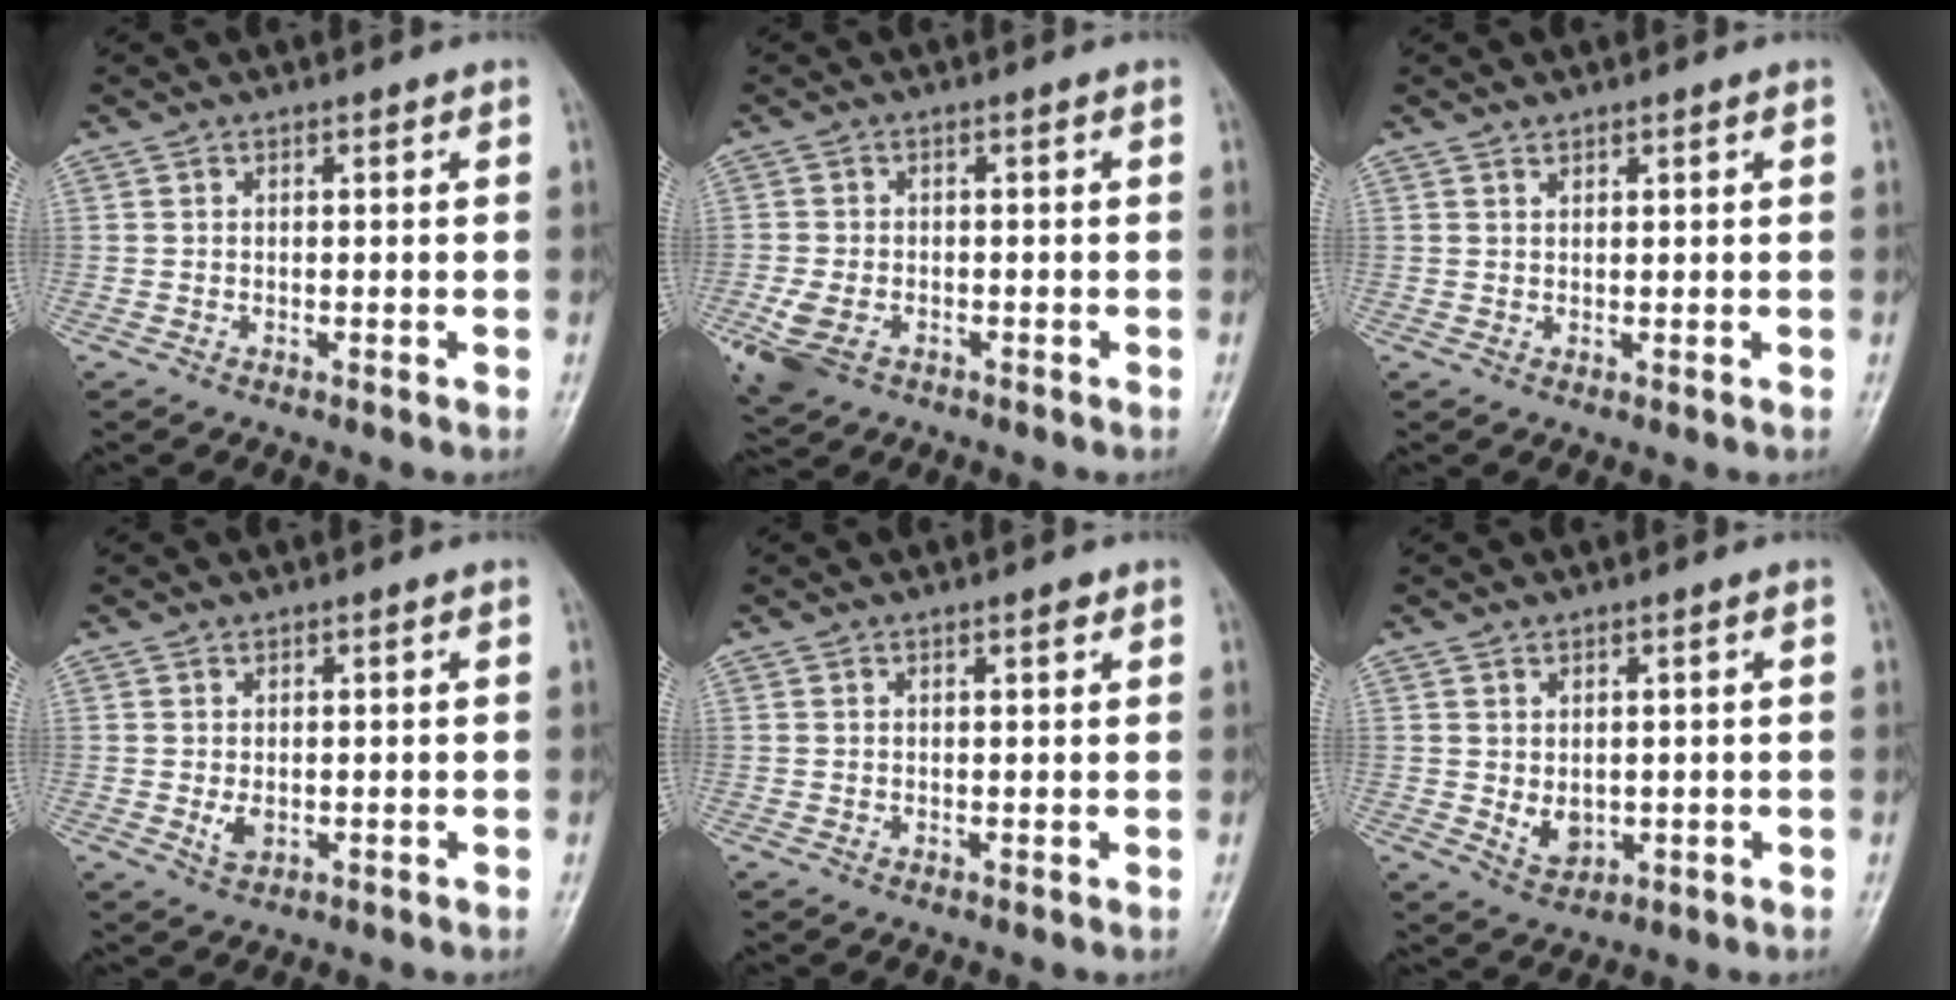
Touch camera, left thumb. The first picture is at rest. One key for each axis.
{"total": 5.9, "fx": -2.6, "fy": 3.7, "fz": 3.8, "tx": -0.093, "ty": 0.004, "tz": -0.044}
{"total": 0.7, "fx": 0.6, "fy": 0.3, "fz": 0.1, "tx": 0.004, "ty": -0.006, "tz": 0.010}
{"total": 2.3, "fx": -0.1, "fy": 1.6, "fz": 1.7, "tx": -0.023, "ty": -0.007, "tz": 0.003}
{"total": 1.2, "fx": 0.8, "fy": 0.3, "fz": 0.8, "tx": -0.009, "ty": -0.003, "tz": 0.011}
{"total": 3.8, "fx": 0.2, "fy": 2.9, "fz": 2.5, "tx": -0.025, "ty": -0.012, "tz": 0.014}